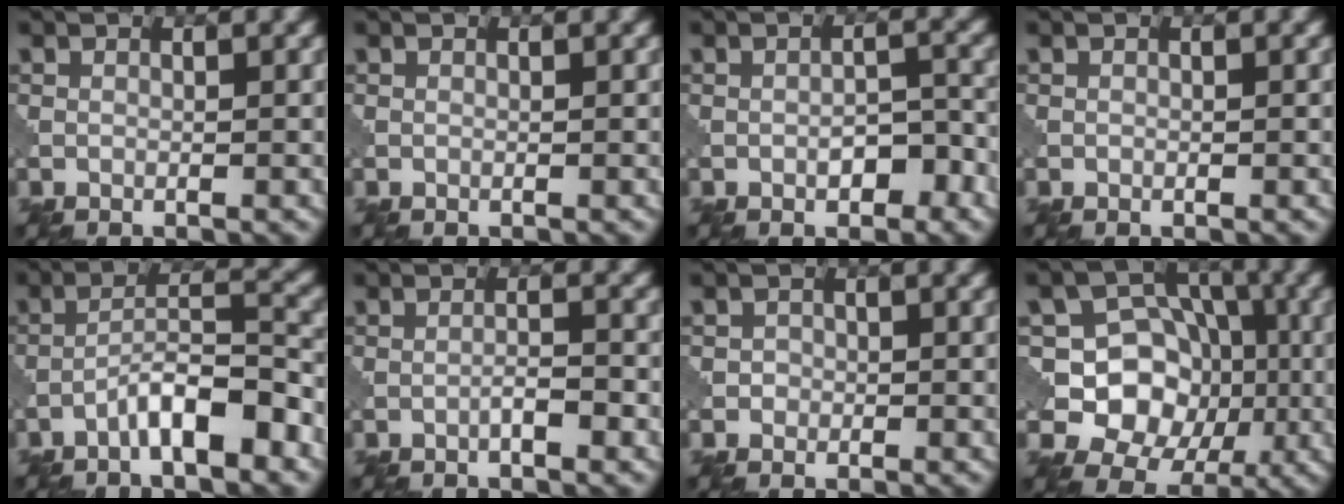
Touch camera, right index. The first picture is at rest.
{"total": 0.0}
{"total": 3.1, "force": [-1.4, 1.3, 2.4], "torque": [-0.033, 0.007, -0.021]}
{"total": 0.0}
{"total": 5.5, "force": [-3.3, 1.1, 4.3], "torque": [-0.070, 0.017, -0.062]}
{"total": 1.6, "force": [-0.9, 0.2, 1.4], "torque": [-0.024, 0.006, -0.018]}
{"total": 0.9, "force": [-0.2, 0.9, 0.1], "torque": [0.010, -0.001, -0.006]}
{"total": 9.8, "force": [-1.2, 8.2, 5.2], "torque": [-0.066, 0.002, -0.047]}